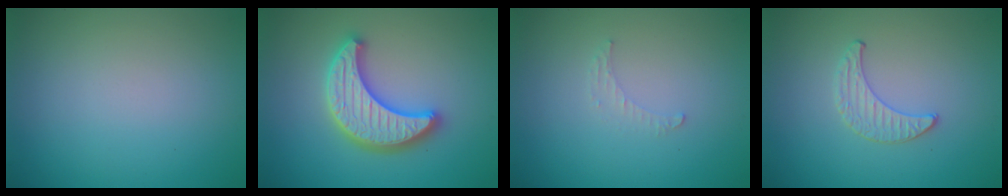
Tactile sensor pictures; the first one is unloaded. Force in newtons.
{"total": 5.3, "press": 5.2, "slide": 0.9}
{"total": 0.8, "press": 0.8, "slide": 0.3}
{"total": 1.0, "press": 1.0, "slide": 0.3}